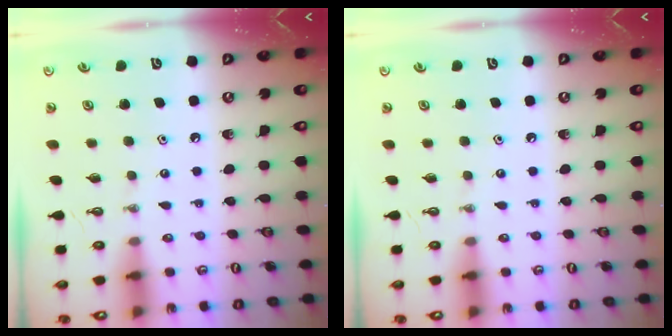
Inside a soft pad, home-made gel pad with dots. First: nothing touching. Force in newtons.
{"total": 0.0}